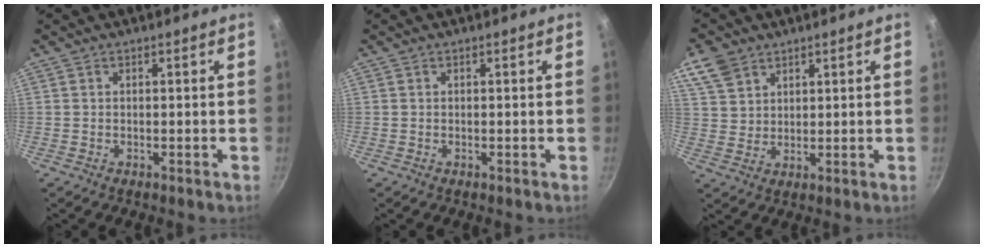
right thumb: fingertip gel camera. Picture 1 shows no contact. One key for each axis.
{"total": 0.0}
{"total": 7.2, "fx": 4.5, "fy": 5.0, "fz": 2.6, "tx": -0.036, "ty": -0.007, "tz": 0.093}